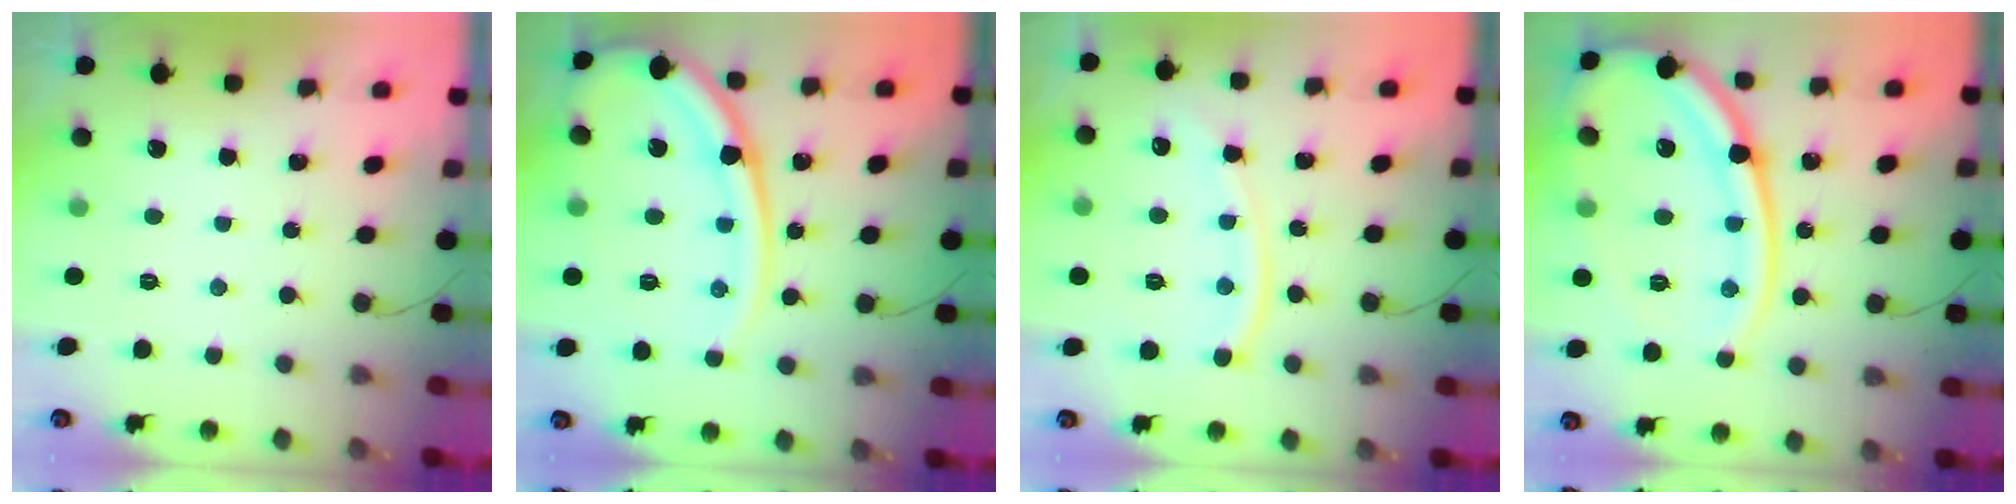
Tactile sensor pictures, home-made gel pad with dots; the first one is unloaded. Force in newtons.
{"total": 16.8, "press": 16.7, "slide": 1.8}
{"total": 12.4, "press": 12.3, "slide": 1.0}
{"total": 23.9, "press": 23.7, "slide": 2.6}